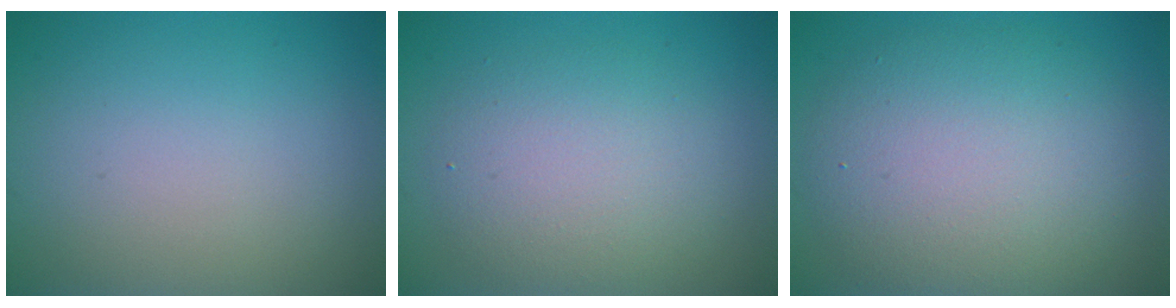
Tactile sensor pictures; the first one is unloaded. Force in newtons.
{"total": 4.4, "press": 4.4, "slide": 0.2}
{"total": 8.0, "press": 8.0, "slide": 0.5}